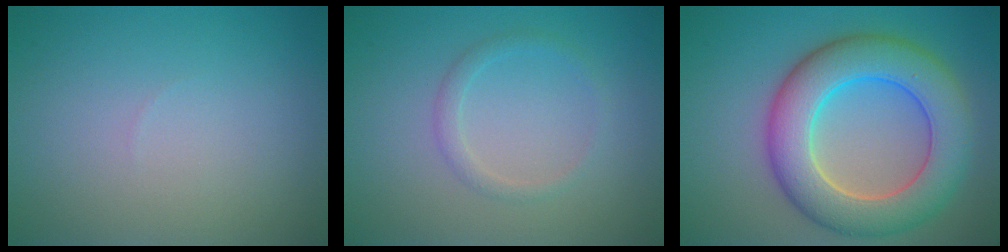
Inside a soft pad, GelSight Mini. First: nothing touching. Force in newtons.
{"total": 1.4, "press": 1.4, "slide": 0.0}
{"total": 9.0, "press": 9.0, "slide": 0.7}